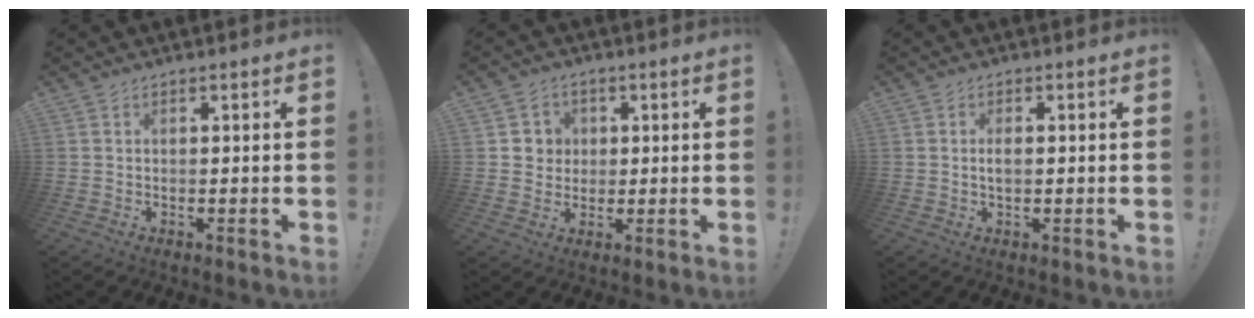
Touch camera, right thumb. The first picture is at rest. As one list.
[{"total": 5.7, "force": [1.1, 5.6, 0.7], "torque": [-0.002, -0.008, 0.020]}, {"total": 1.9, "force": [-0.2, 0.7, 1.8], "torque": [-0.031, 0.002, -0.005]}]